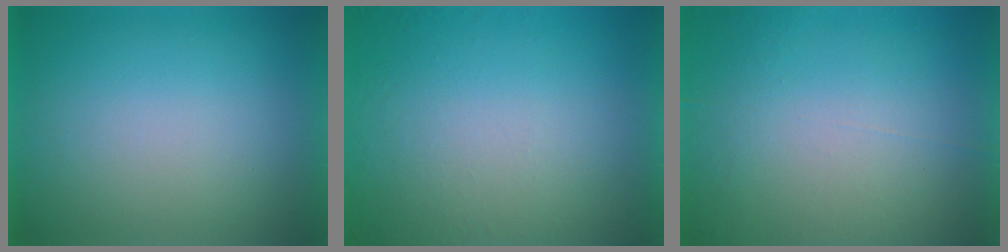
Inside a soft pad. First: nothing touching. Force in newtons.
{"total": 4.7}
{"total": 7.3}